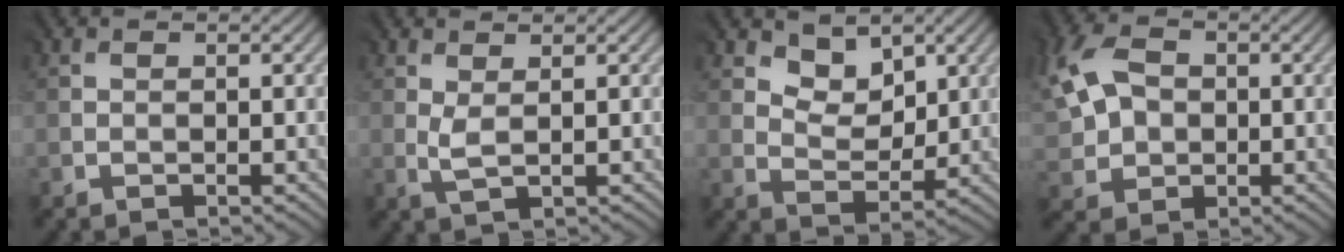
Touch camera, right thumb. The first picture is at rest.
{"total": 1.3, "force": [0.6, 0.3, 1.1], "torque": [-0.035, -0.002, 0.016]}
{"total": 4.9, "force": [3.6, 2.7, 1.9], "torque": [-0.035, -0.013, 0.058]}
{"total": 8.9, "force": [2.0, 6.5, 5.8], "torque": [-0.163, 0.016, 0.031]}